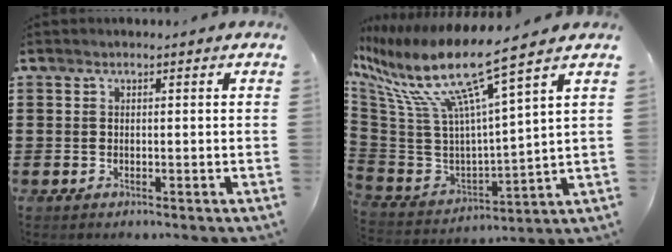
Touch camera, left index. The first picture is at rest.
{"total": 12.8, "force": [8.0, 1.7, 9.9], "torque": [-0.228, -0.055, 0.125]}